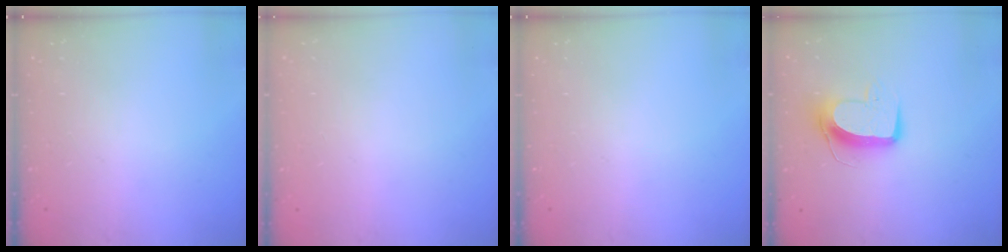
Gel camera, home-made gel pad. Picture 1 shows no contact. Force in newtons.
{"total": 0.0}
{"total": 0.0}
{"total": 12.1, "press": 12.1, "slide": 1.0}